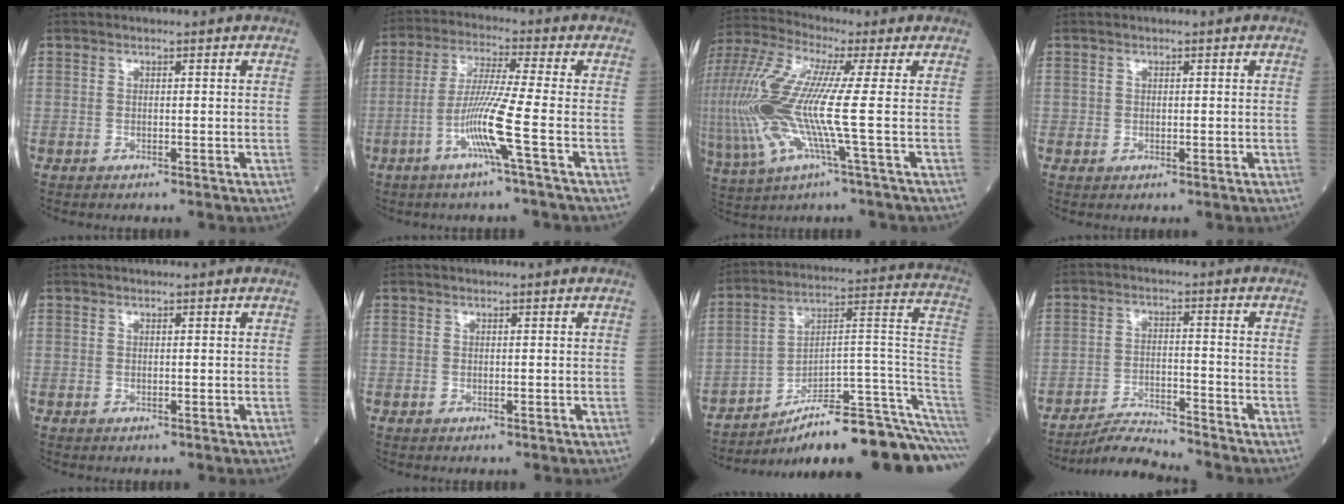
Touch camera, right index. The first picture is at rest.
{"total": 8.2, "force": [-3.1, -1.6, 7.4], "torque": [-0.146, -0.006, -0.065]}
{"total": 16.3, "force": [-0.6, 1.4, 16.2], "torque": [-0.377, 0.004, -0.016]}
{"total": 0.6, "force": [0.1, 0.6, 0.0], "torque": [0.002, 0.004, 0.001]}
{"total": 0.0}
{"total": 0.0}
{"total": 22.2, "force": [-16.8, 1.0, 14.4], "torque": [-0.124, 0.052, -0.251]}
{"total": 5.5, "force": [-5.4, -1.0, 0.2], "torque": [-0.008, -0.010, -0.096]}